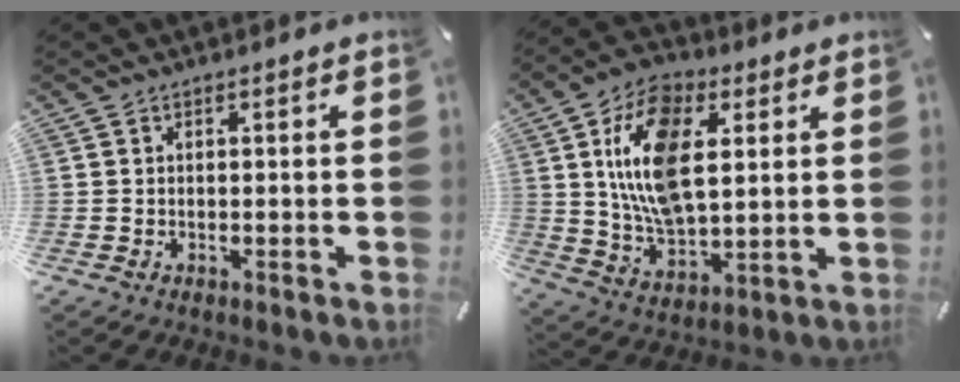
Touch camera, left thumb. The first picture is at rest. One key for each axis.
{"total": 17.1, "fx": 4.6, "fy": 10.1, "fz": 13.0, "tx": -0.280, "ty": -0.003, "tz": 0.079}